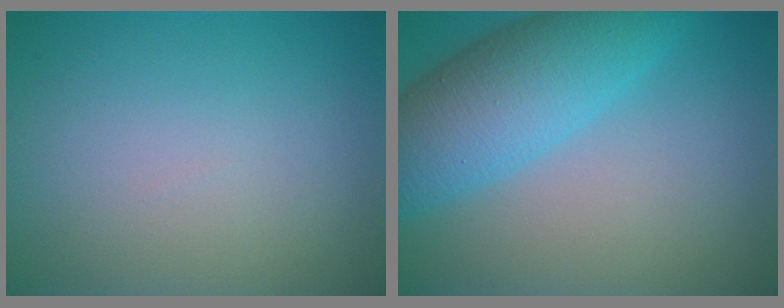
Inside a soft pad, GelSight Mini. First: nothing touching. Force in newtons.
{"total": 8.2, "press": 8.2, "slide": 0.3}